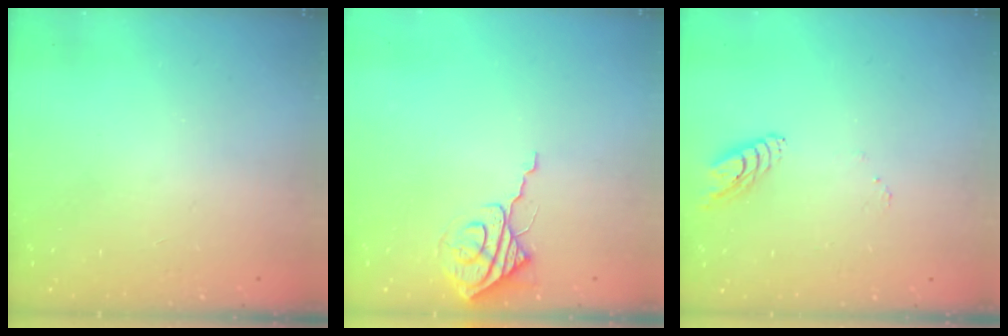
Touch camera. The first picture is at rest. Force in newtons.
{"total": 8.3, "press": 8.3, "slide": 0.7}
{"total": 6.5, "press": 6.4, "slide": 0.5}